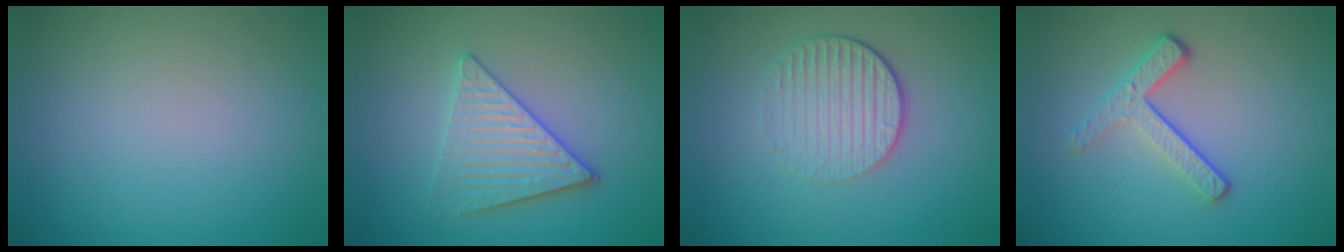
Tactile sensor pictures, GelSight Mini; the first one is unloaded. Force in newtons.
{"total": 3.9, "press": 3.5, "slide": 1.7}
{"total": 4.2, "press": 2.8, "slide": 3.0}
{"total": 3.3, "press": 2.3, "slide": 2.3}